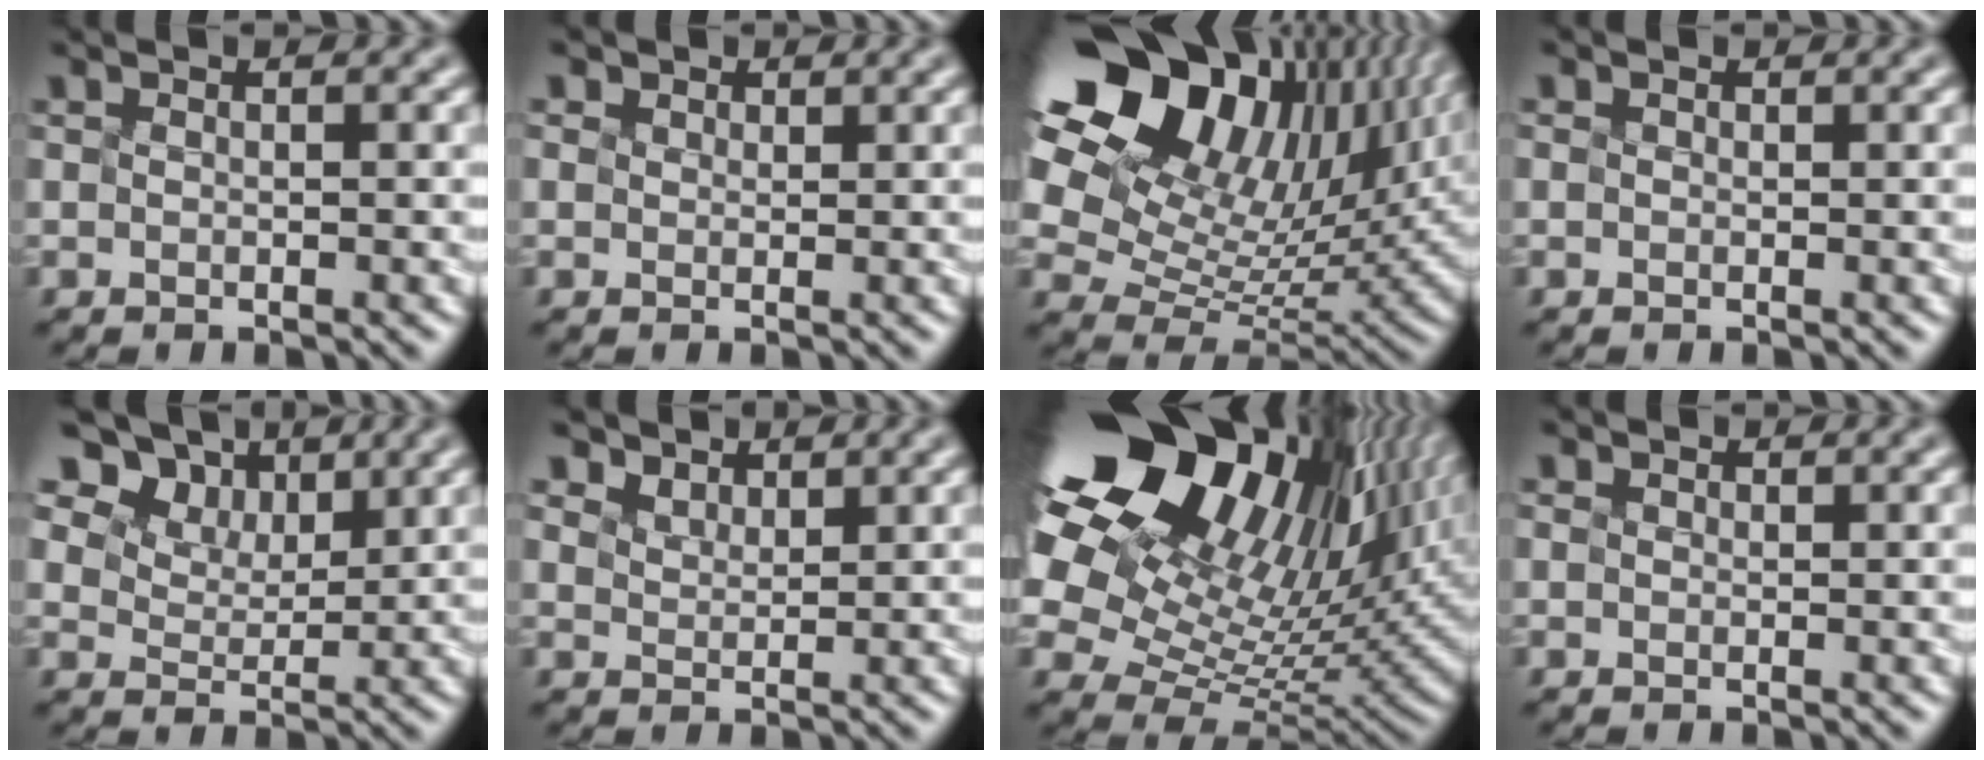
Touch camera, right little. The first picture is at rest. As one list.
[{"total": 2.2, "force": [-0.4, -1.1, -1.8], "torque": [0.012, -0.023, 0.023]}, {"total": 15.8, "force": [9.2, 8.9, 9.3], "torque": [-0.194, 0.047, 0.181]}, {"total": 2.5, "force": [-1.1, -1.5, -1.7], "torque": [0.004, -0.015, 0.006]}, {"total": 7.5, "force": [5.5, 4.4, 2.6], "torque": [-0.091, 0.005, 0.127]}, {"total": 2.1, "force": [0.5, -0.9, -1.9], "torque": [0.004, -0.022, 0.051]}, {"total": 18.0, "force": [8.4, 10.4, 12.1], "torque": [-0.259, 0.021, 0.182]}, {"total": 2.5, "force": [-0.8, -1.5, -1.8], "torque": [0.004, -0.016, 0.013]}]